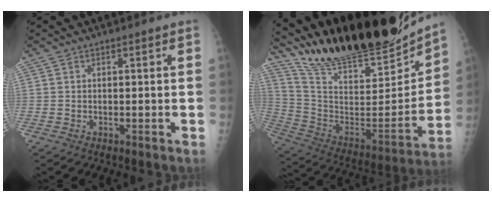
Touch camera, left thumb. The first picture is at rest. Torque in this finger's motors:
{"motor_torque": [1.96, -1.68, 1.08, -1.68, 0.09]}